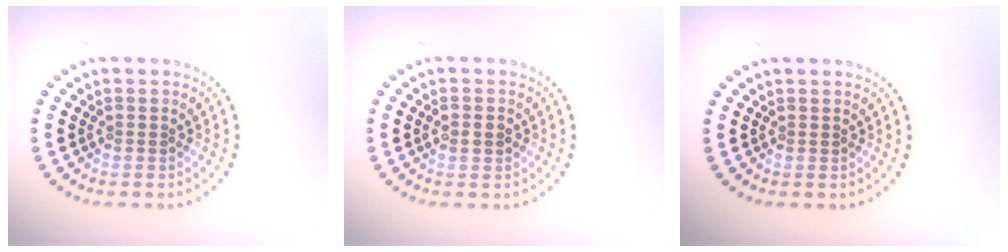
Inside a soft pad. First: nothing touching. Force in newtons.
{"total": 1.8, "press": 1.8, "slide": 0.3}
{"total": 0.0}